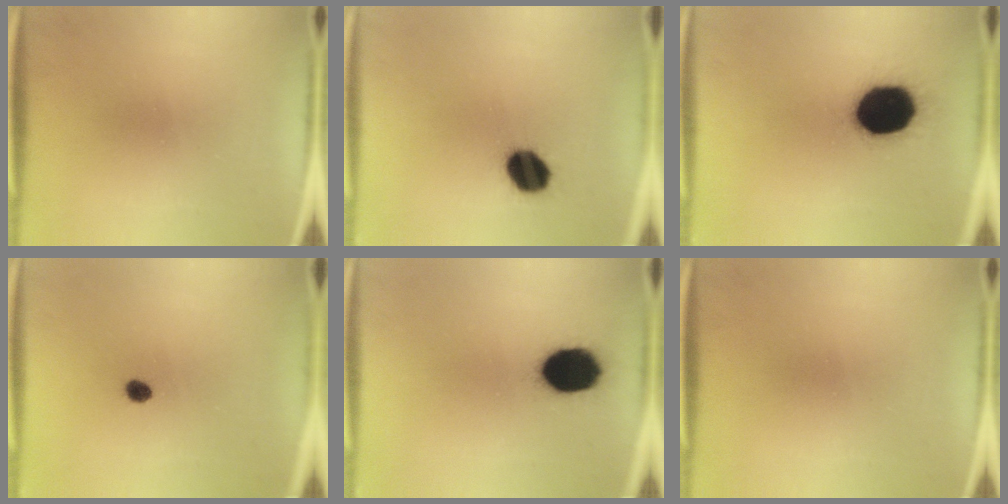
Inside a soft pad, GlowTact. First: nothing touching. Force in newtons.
{"total": 8.9}
{"total": 19.6}
{"total": 2.1}
{"total": 12.3}
{"total": 0.0}